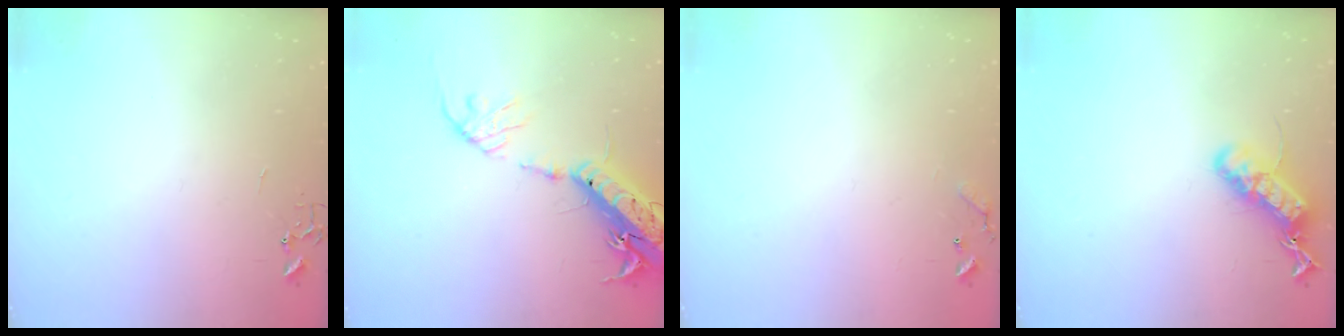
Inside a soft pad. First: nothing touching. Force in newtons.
{"total": 19.6, "press": 19.1, "slide": 4.3}
{"total": 7.7, "press": 7.7, "slide": 0.5}
{"total": 16.7, "press": 16.6, "slide": 1.2}